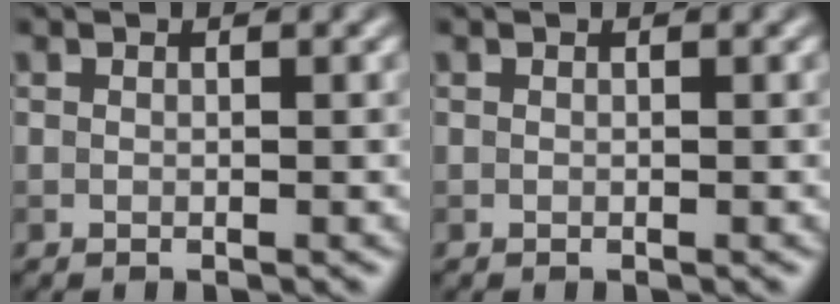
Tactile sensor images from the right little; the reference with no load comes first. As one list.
[{"total": 0.0}]